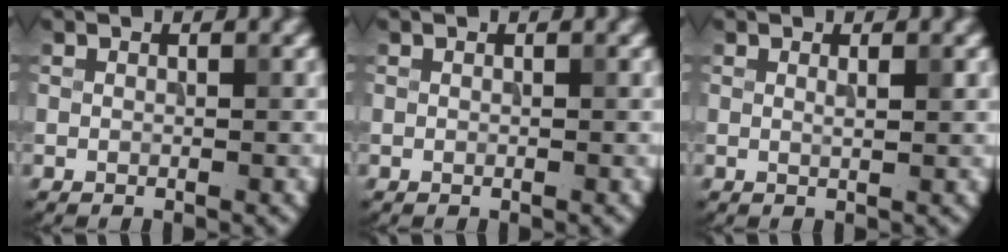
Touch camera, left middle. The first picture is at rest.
{"total": 0.0}
{"total": 0.9, "force": [0.3, 0.1, 0.9], "torque": [-0.012, 0.000, 0.004]}